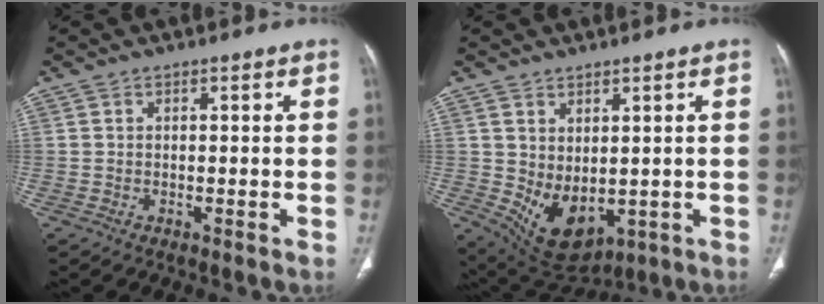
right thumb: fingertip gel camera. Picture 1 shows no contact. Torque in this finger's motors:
{"motor_torque": [-0.31, 0.60, 0.01, 0.03, 0.17]}